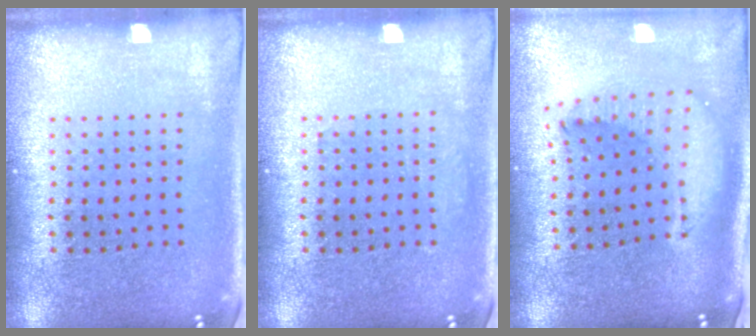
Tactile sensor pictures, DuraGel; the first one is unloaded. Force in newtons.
{"total": 0.6, "press": 0.6, "slide": 0.1}
{"total": 2.1, "press": 1.6, "slide": 1.3}